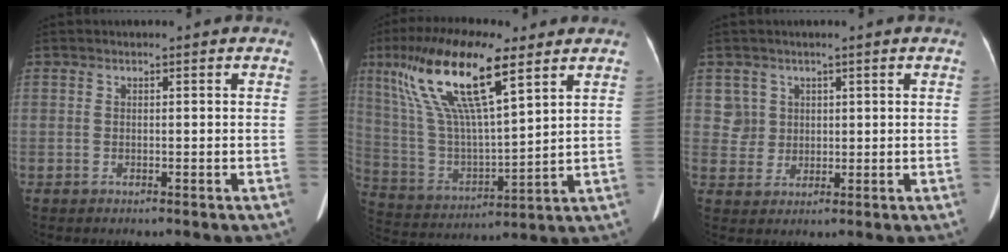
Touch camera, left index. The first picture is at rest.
{"total": 18.1, "force": [9.9, 3.6, 14.7], "torque": [-0.302, 0.009, 0.188]}
{"total": 3.6, "force": [1.2, 3.3, -0.4], "torque": [0.019, -0.001, 0.025]}